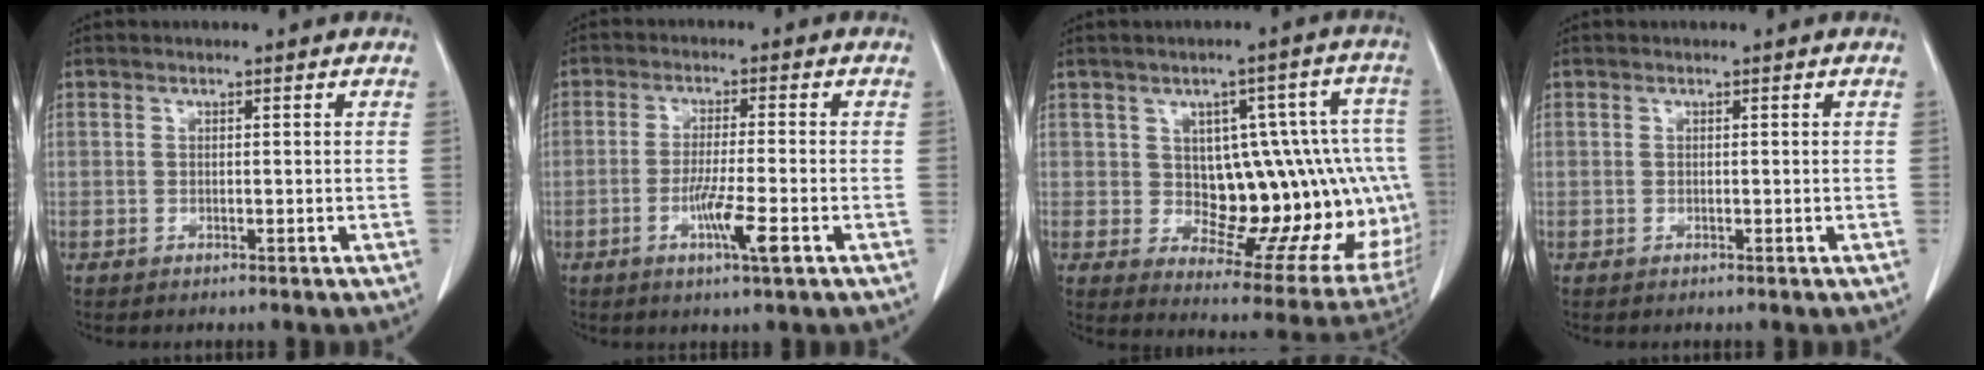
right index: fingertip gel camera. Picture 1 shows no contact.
{"total": 6.0, "force": [-2.4, -0.2, 5.5], "torque": [-0.099, -0.011, -0.044]}
{"total": 17.6, "force": [0.1, 7.8, 15.8], "torque": [-0.148, 0.032, 0.021]}
{"total": 0.0}